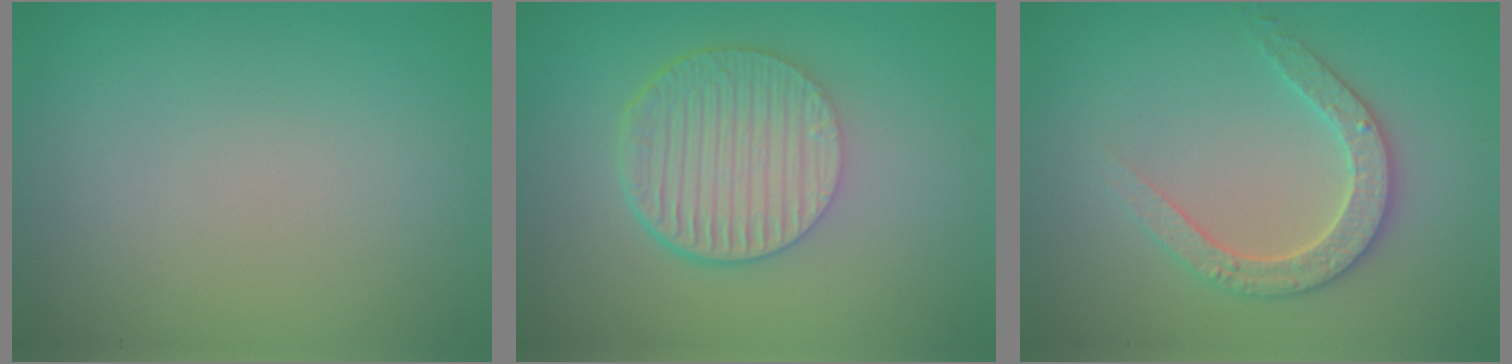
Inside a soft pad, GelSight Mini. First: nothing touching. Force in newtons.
{"total": 6.4, "press": 4.3, "slide": 4.7}
{"total": 2.9, "press": 2.9, "slide": 0.5}